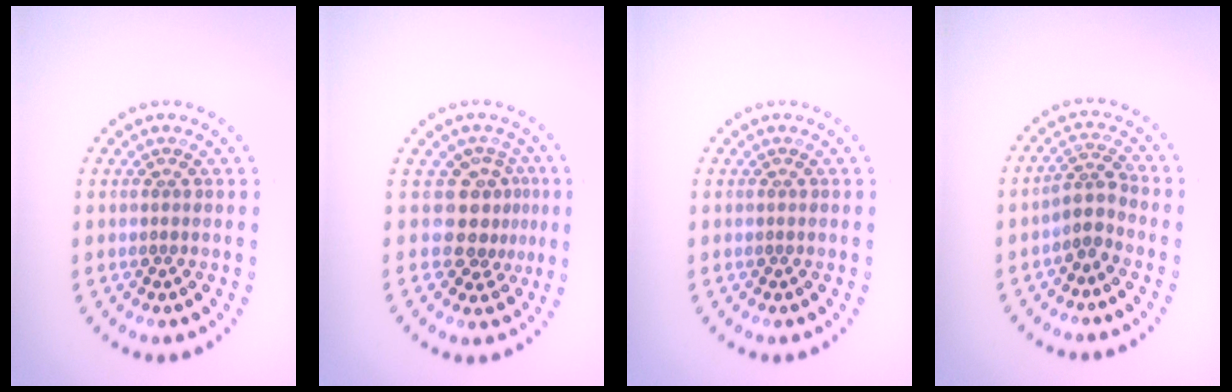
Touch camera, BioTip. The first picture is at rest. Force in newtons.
{"total": 3.0, "press": 2.1, "slide": 2.1}
{"total": 0.0}
{"total": 2.2, "press": 1.6, "slide": 1.5}